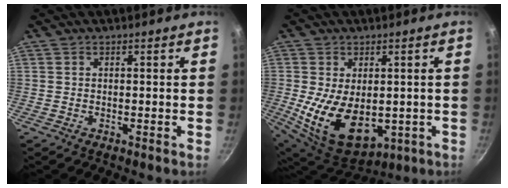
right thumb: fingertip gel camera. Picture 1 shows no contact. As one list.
[{"total": 16.0, "force": [-1.6, 10.1, 12.3], "torque": [-0.203, -0.021, 0.002]}]